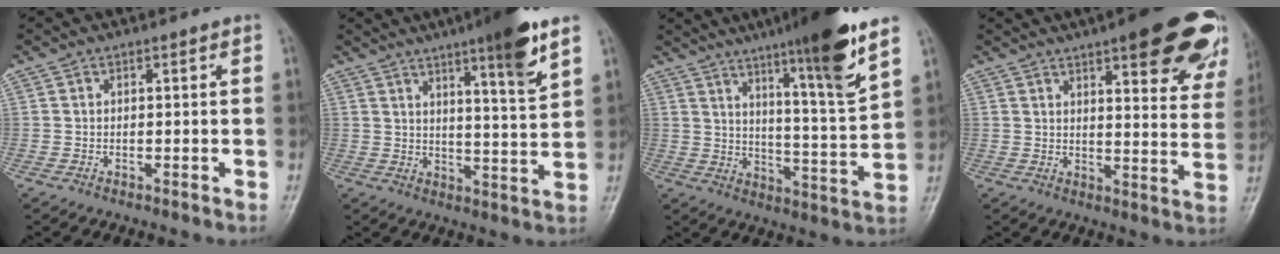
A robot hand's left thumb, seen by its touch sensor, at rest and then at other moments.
{"total": 11.5, "force": [7.0, 1.0, 9.1], "torque": [-0.127, -0.040, 0.101]}
{"total": 17.0, "force": [10.6, 1.0, 13.3], "torque": [-0.190, -0.060, 0.165]}
{"total": 21.7, "force": [12.9, 6.0, 16.4], "torque": [-0.173, -0.037, 0.152]}